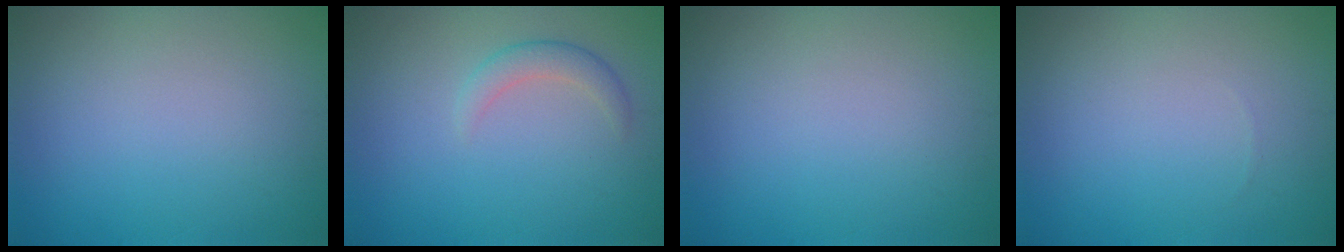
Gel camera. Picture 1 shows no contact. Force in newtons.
{"total": 1.7, "press": 1.7, "slide": 0.1}
{"total": 0.0}
{"total": 0.0}